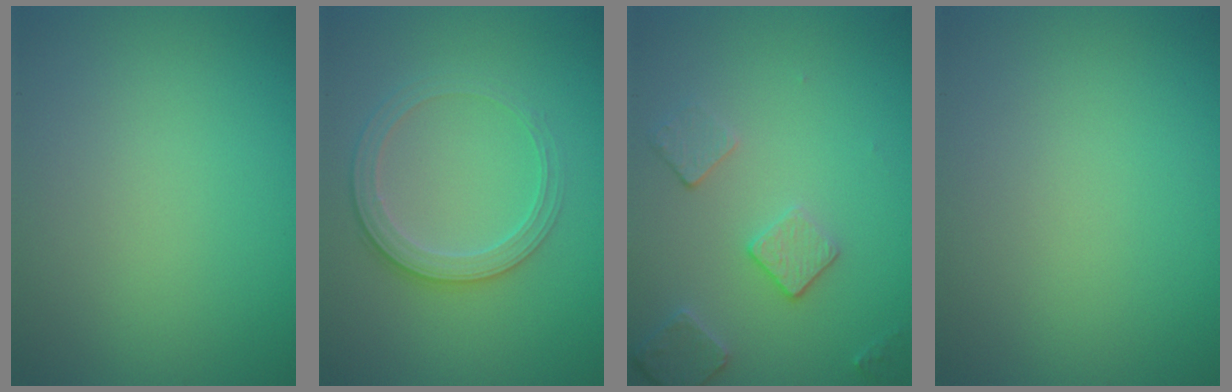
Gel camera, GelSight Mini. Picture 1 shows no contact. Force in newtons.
{"total": 2.8, "press": 2.6, "slide": 1.1}
{"total": 2.6, "press": 2.5, "slide": 0.8}
{"total": 0.0}